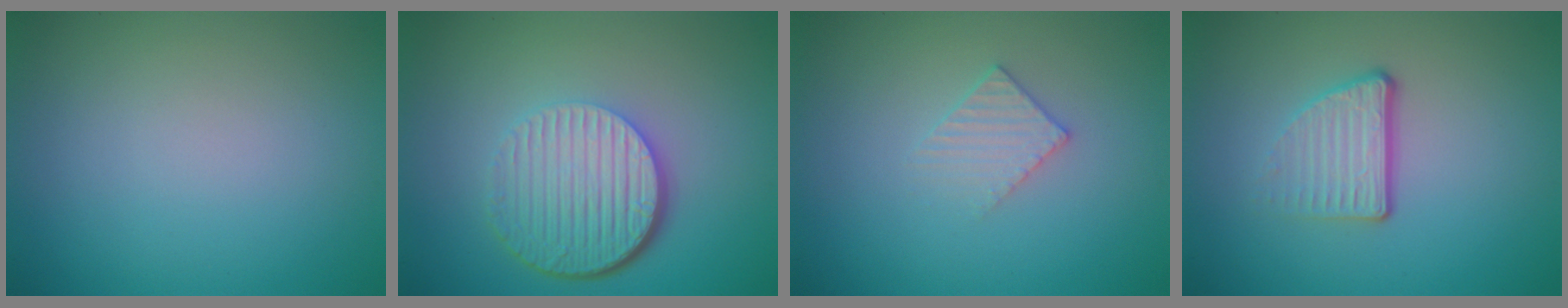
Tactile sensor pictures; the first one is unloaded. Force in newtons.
{"total": 6.3, "press": 4.3, "slide": 4.6}
{"total": 1.9, "press": 1.9, "slide": 0.2}
{"total": 3.5, "press": 2.3, "slide": 2.6}